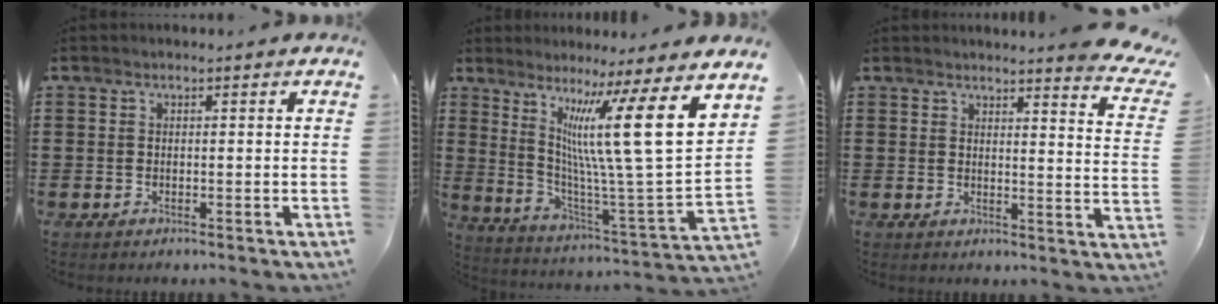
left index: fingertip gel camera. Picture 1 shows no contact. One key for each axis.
{"total": 15.8, "fx": 7.3, "fy": 0.8, "fz": 14.0, "tx": -0.256, "ty": -0.056, "tz": 0.108}
{"total": 3.9, "fx": 3.6, "fy": -0.5, "fz": 1.4, "tx": -0.028, "ty": -0.025, "tz": 0.058}